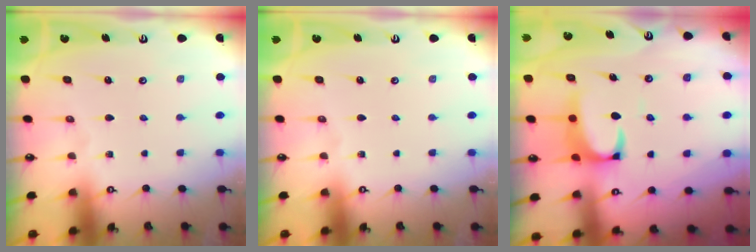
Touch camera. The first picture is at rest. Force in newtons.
{"total": 0.0}
{"total": 2.2, "press": 2.0, "slide": 0.9}